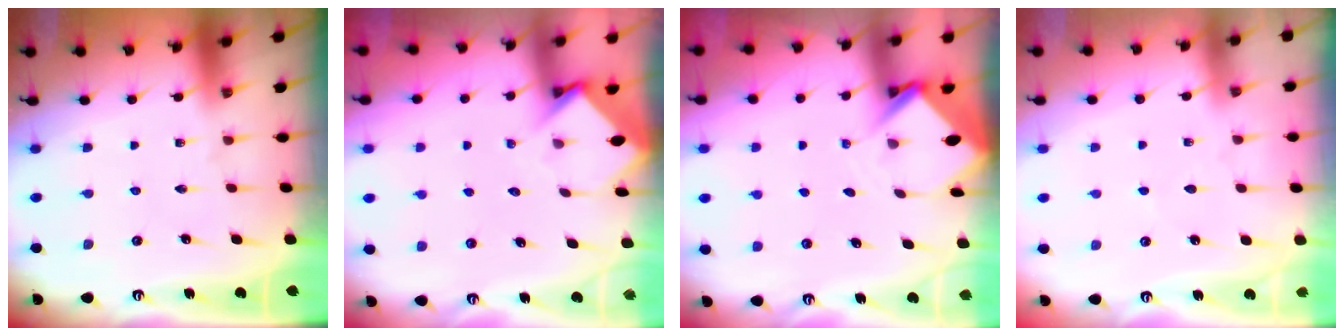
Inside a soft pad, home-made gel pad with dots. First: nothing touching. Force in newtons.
{"total": 3.7, "press": 3.7, "slide": 0.2}
{"total": 3.4, "press": 3.4, "slide": 0.2}
{"total": 3.0, "press": 2.9, "slide": 0.4}